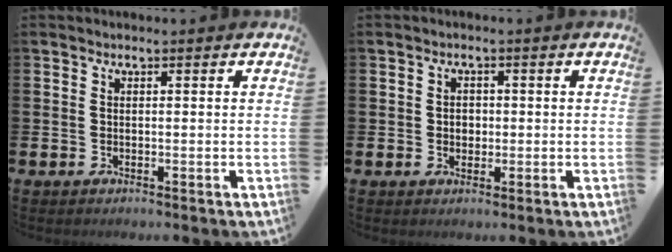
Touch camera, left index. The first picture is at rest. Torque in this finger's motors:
{"motor_torque": [0.21, -0.13, 0.02, 0.02]}